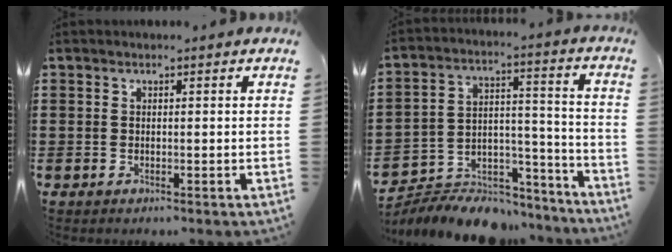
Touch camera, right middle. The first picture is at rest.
{"total": 8.5, "force": [-7.9, 2.6, 1.7], "torque": [-0.027, 0.025, -0.155]}